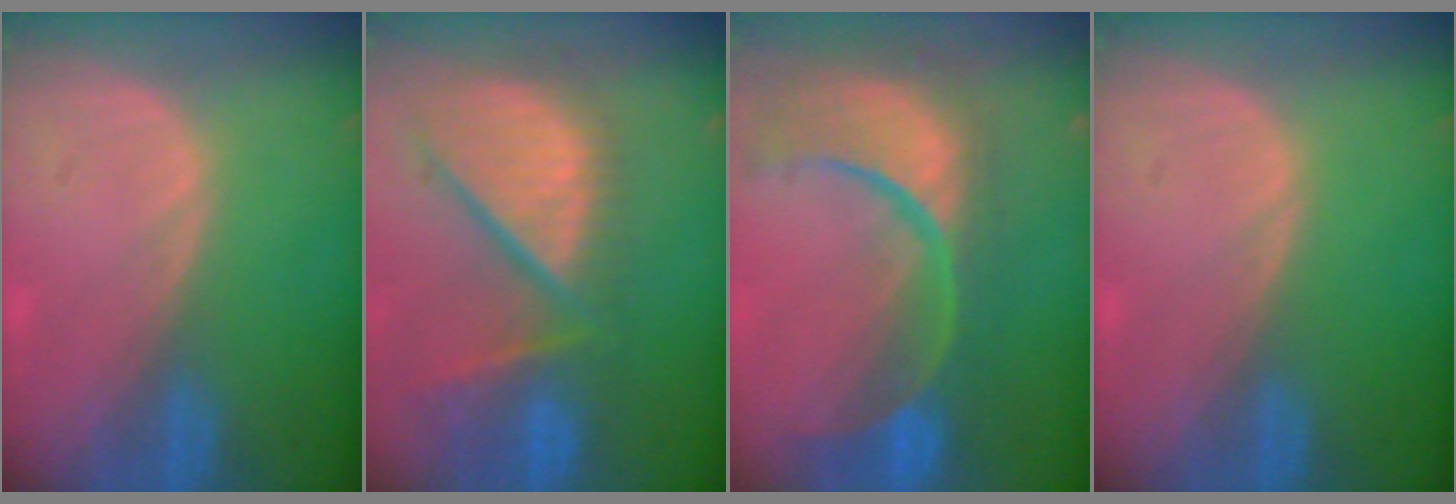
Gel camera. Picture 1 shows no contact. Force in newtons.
{"total": 12.8, "press": 10.8, "slide": 7.0}
{"total": 14.0, "press": 11.1, "slide": 8.4}
{"total": 0.0}